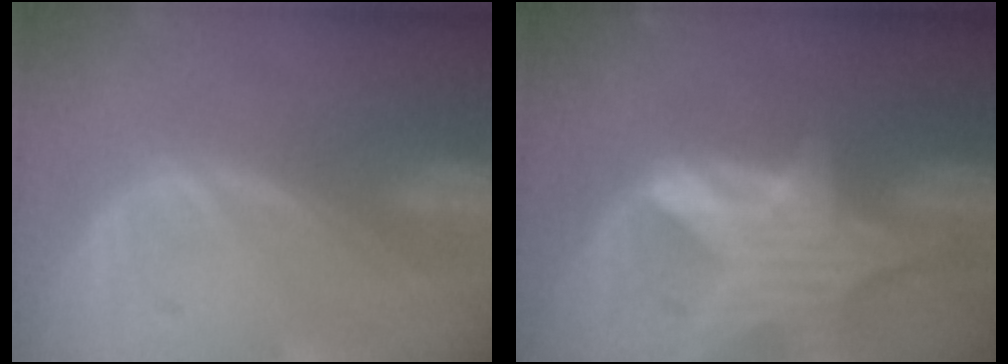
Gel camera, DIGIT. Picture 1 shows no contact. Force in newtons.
{"total": 8.2, "press": 7.3, "slide": 3.8}